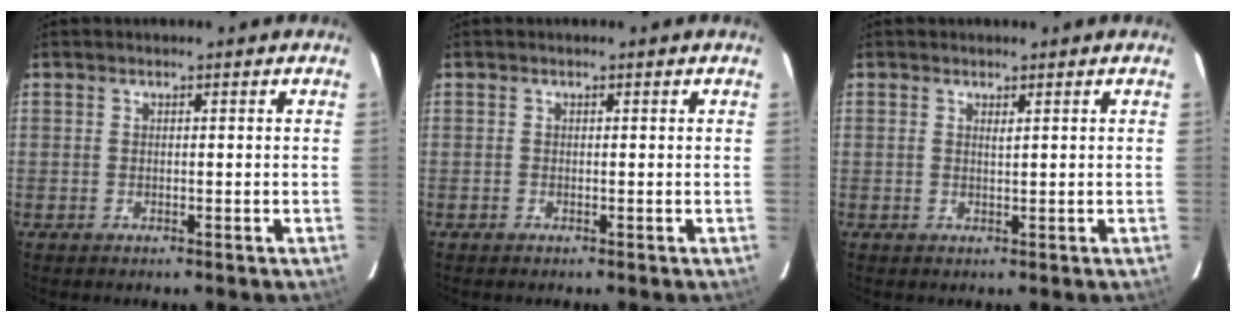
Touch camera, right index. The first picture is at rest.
{"total": 0.0}
{"total": 0.6, "force": [0.4, 0.0, 0.4], "torque": [-0.008, 0.000, 0.007]}